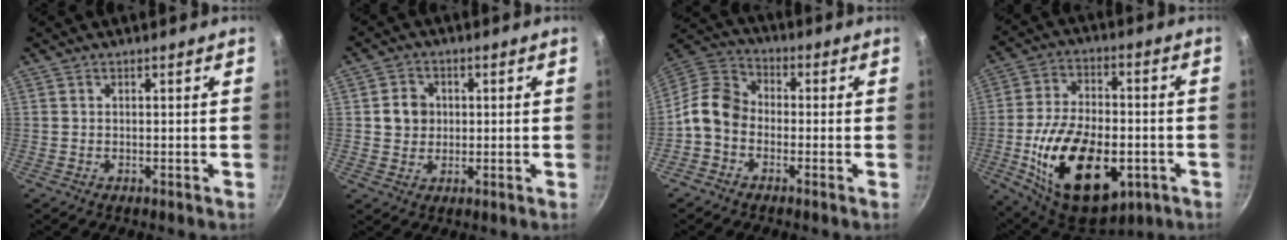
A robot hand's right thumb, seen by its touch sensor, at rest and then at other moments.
{"total": 5.1, "force": [0.5, 4.6, 2.0], "torque": [-0.007, 0.006, 0.005]}
{"total": 8.9, "force": [-2.6, 6.9, 5.1], "torque": [-0.080, 0.043, -0.075]}
{"total": 24.0, "force": [-6.4, 13.7, 18.6], "torque": [-0.304, 0.017, -0.094]}